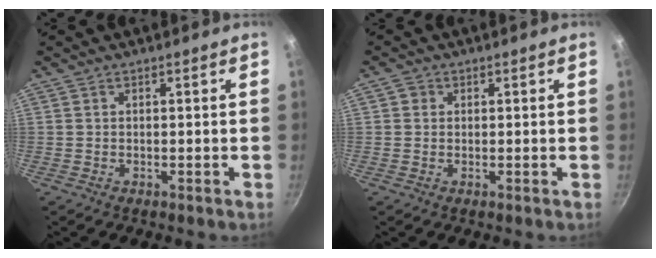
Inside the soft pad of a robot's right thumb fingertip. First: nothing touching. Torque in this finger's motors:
{"motor_torque": [-0.35, -0.37, -0.14, 0.31, 0.01]}